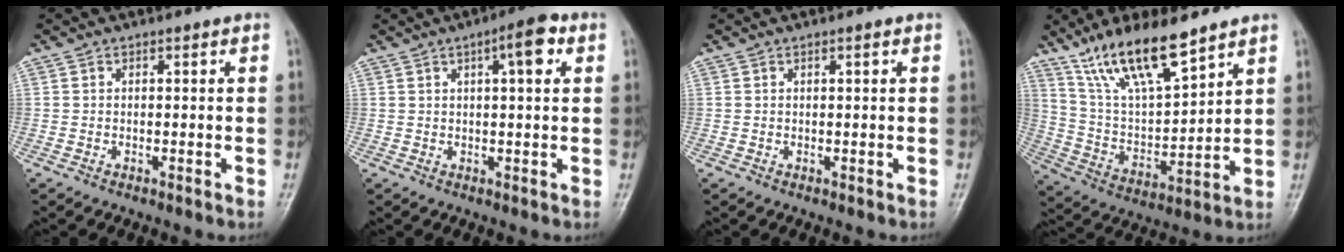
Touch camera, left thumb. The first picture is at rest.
{"total": 6.2, "force": [2.4, 1.7, 5.4], "torque": [-0.073, 0.005, 0.029]}
{"total": 0.7, "force": [0.3, 0.1, 0.6], "torque": [-0.011, 0.001, 0.004]}
{"total": 15.9, "force": [11.4, 4.3, 10.2], "torque": [-0.167, -0.057, 0.227]}